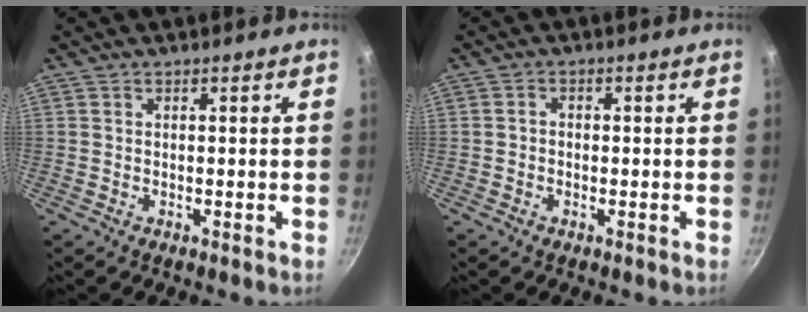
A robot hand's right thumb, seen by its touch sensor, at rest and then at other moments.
{"total": 1.5, "force": [-0.4, 1.2, 0.8], "torque": [-0.013, 0.007, -0.009]}